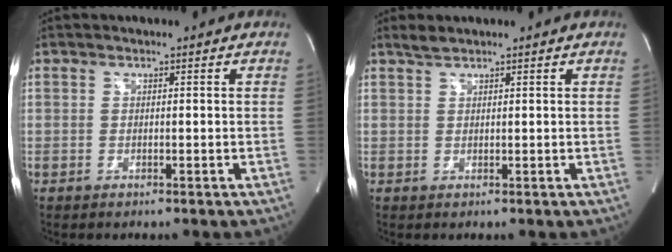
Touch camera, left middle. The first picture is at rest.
{"total": 1.3, "force": [1.2, 0.0, 0.4], "torque": [-0.012, 0.008, 0.028]}